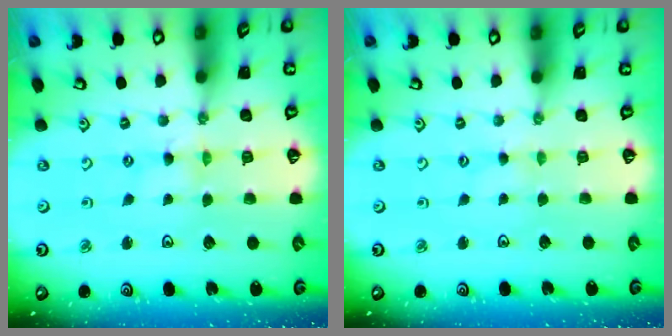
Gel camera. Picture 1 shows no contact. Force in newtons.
{"total": 0.0}